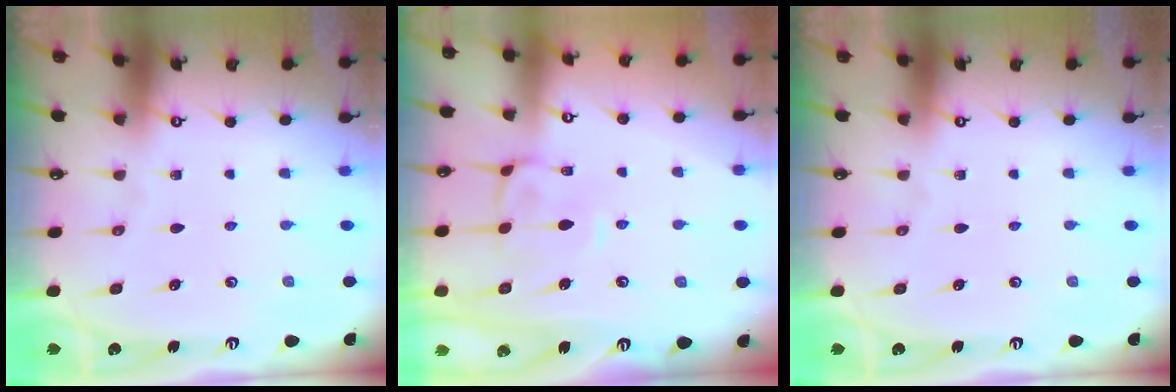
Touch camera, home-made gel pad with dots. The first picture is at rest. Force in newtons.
{"total": 1.4, "press": 1.1, "slide": 0.9}
{"total": 0.0}